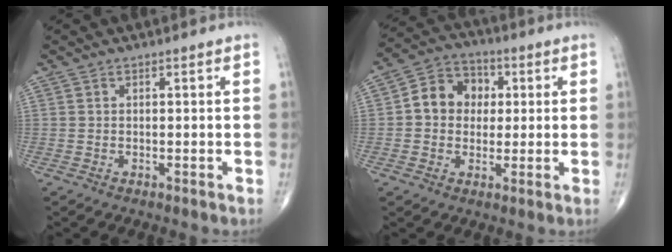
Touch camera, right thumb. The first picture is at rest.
{"total": 9.4, "force": [1.0, 7.8, 5.0], "torque": [-0.049, 0.020, 0.005]}